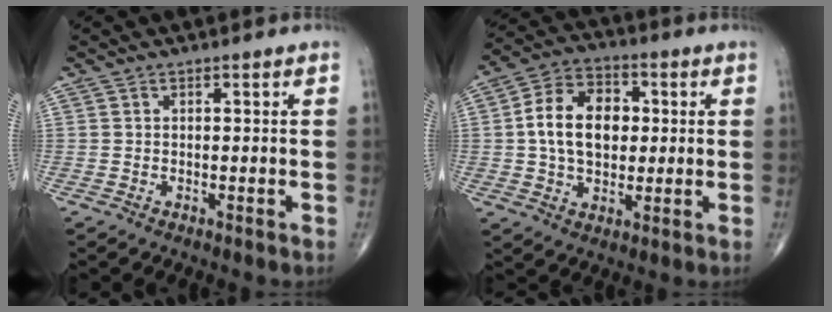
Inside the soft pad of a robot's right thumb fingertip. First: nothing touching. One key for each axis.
{"total": 13.6, "fx": 1.2, "fy": 9.4, "fz": 9.7, "tx": -0.148, "ty": 0.017, "tz": 0.016}